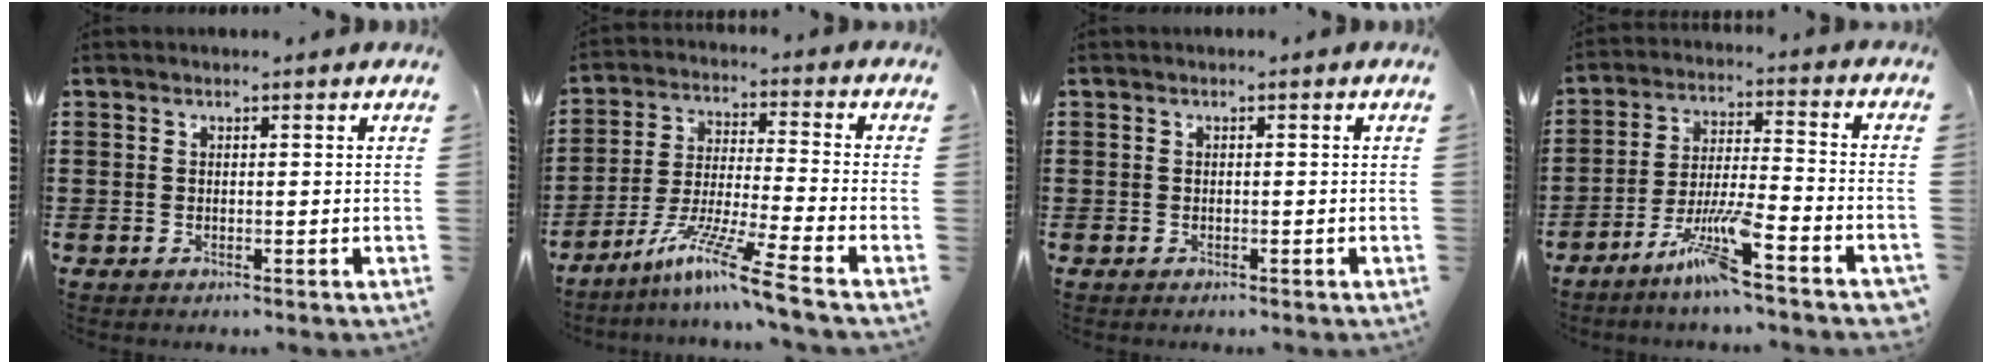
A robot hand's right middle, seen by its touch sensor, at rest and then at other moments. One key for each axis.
{"total": 10.3, "fx": -7.8, "fy": -0.4, "fz": 6.7, "tx": -0.130, "ty": -0.003, "tz": -0.155}
{"total": 0.0}
{"total": 9.3, "fx": -6.4, "fy": 0.5, "fz": 6.7, "tx": -0.148, "ty": -0.011, "tz": -0.127}